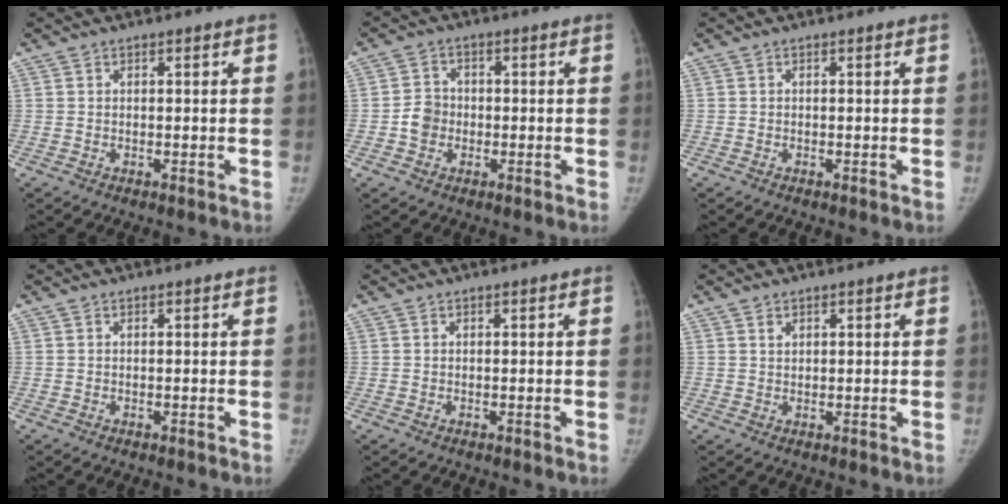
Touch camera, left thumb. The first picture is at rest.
{"total": 4.3, "force": [-0.9, 3.8, 1.8], "torque": [-0.016, 0.010, -0.021]}
{"total": 0.0}
{"total": 0.0}
{"total": 0.0}
{"total": 1.5, "force": [0.9, 1.0, 0.6], "torque": [-0.002, -0.006, 0.017]}